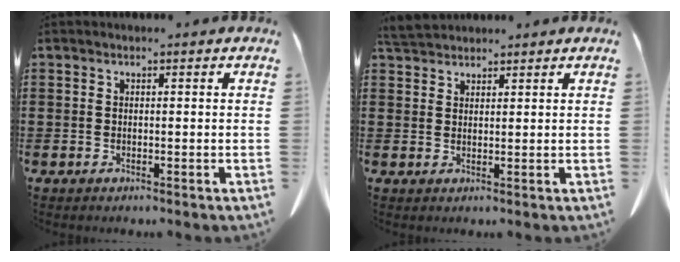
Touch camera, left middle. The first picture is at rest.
{"total": 3.2, "force": [3.1, 0.5, 0.7], "torque": [-0.023, -0.006, 0.062]}